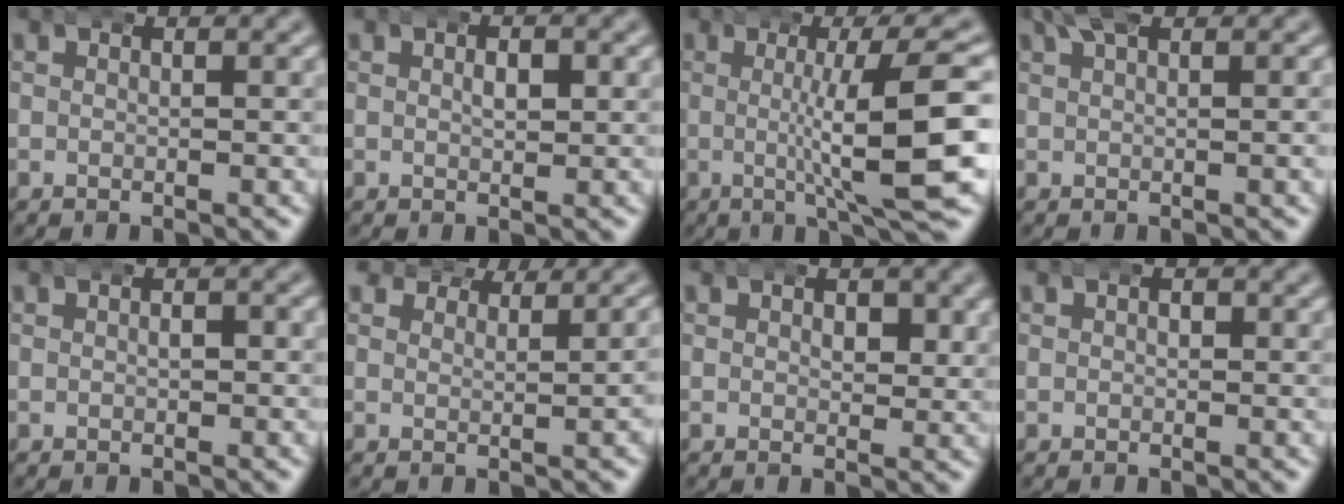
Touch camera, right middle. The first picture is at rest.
{"total": 1.9, "force": [0.5, 0.9, 1.6], "torque": [-0.015, 0.003, 0.005]}
{"total": 9.6, "force": [0.1, 1.6, 9.5], "torque": [-0.129, 0.003, 0.003]}
{"total": 2.0, "force": [1.5, 0.2, 1.3], "torque": [-0.022, 0.004, 0.024]}
{"total": 1.0, "force": [0.0, 0.7, 0.7], "torque": [-0.006, 0.000, -0.002]}
{"total": 1.4, "force": [1.4, 0.1, -0.2], "torque": [0.008, -0.007, 0.024]}
{"total": 1.9, "force": [0.7, 1.3, 1.2], "torque": [-0.013, -0.007, 0.012]}
{"total": 0.6, "force": [0.1, 0.4, 0.4], "torque": [-0.002, -0.001, 0.003]}